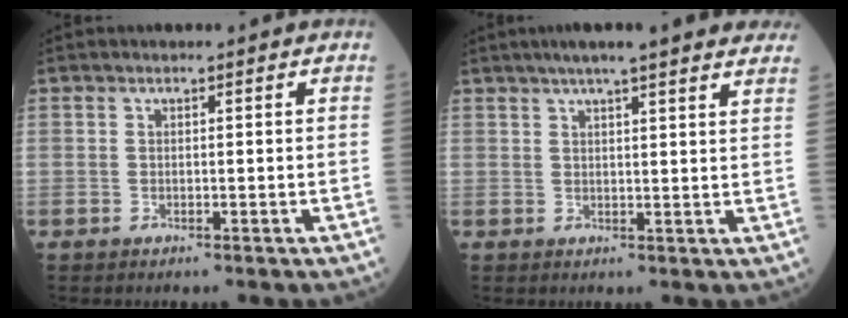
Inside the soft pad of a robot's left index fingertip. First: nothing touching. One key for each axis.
{"total": 13.9, "fx": 11.5, "fy": 1.5, "fz": 7.7, "tx": -0.107, "ty": 0.035, "tz": 0.141}